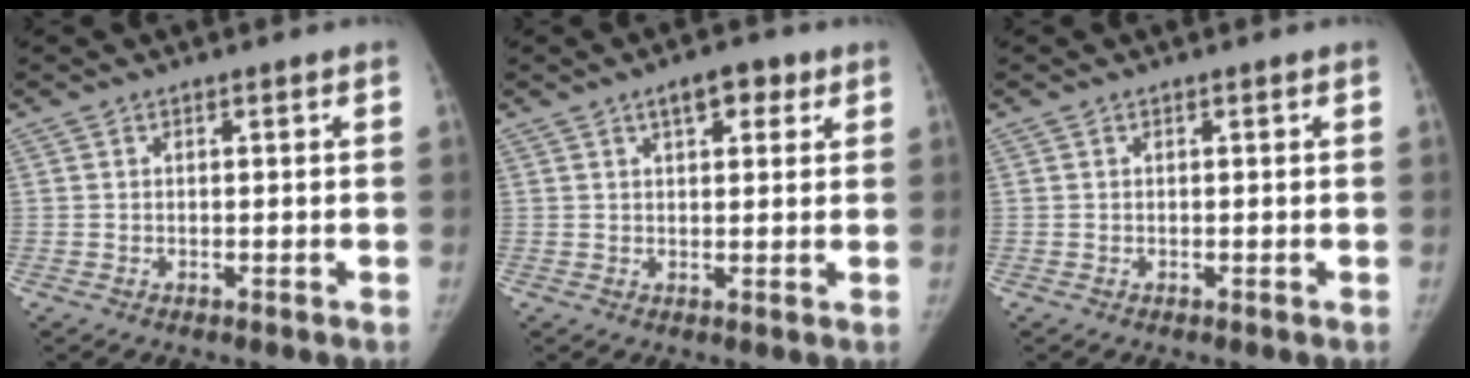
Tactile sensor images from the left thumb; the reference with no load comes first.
{"total": 5.3, "force": [2.9, 2.5, 3.7], "torque": [-0.034, -0.006, 0.038]}
{"total": 0.0}